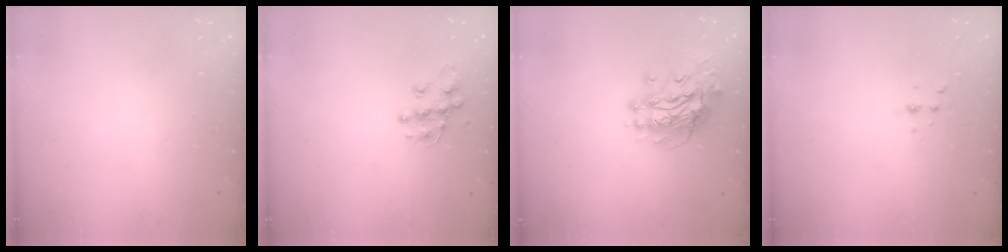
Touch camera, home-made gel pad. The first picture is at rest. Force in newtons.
{"total": 11.3, "press": 11.2, "slide": 0.7}
{"total": 13.6, "press": 13.6, "slide": 1.4}
{"total": 3.1, "press": 3.0, "slide": 0.9}